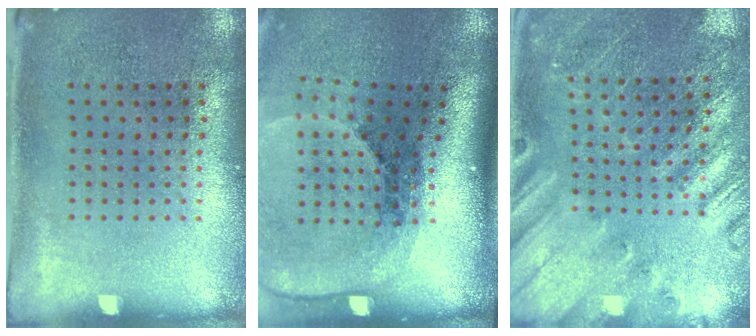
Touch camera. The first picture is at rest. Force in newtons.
{"total": 2.8, "press": 1.9, "slide": 2.0}
{"total": 2.4, "press": 2.4, "slide": 0.5}